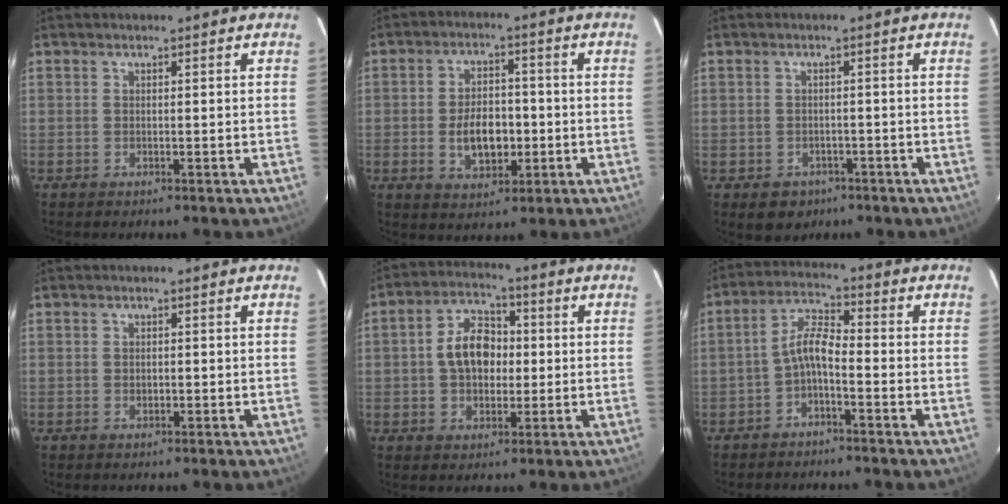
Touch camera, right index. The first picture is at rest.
{"total": 8.4, "force": [-1.6, 5.1, 6.5], "torque": [-0.120, 0.006, -0.017]}
{"total": 4.4, "force": [-1.9, 3.8, 0.8], "torque": [-0.020, 0.008, -0.017]}
{"total": 1.0, "force": [-0.1, 0.8, 0.5], "torque": [-0.006, 0.001, -0.001]}
{"total": 9.2, "force": [0.3, 6.4, 6.6], "torque": [-0.125, 0.026, 0.007]}
{"total": 4.7, "force": [-2.4, 1.3, 3.8], "torque": [-0.088, 0.017, -0.046]}